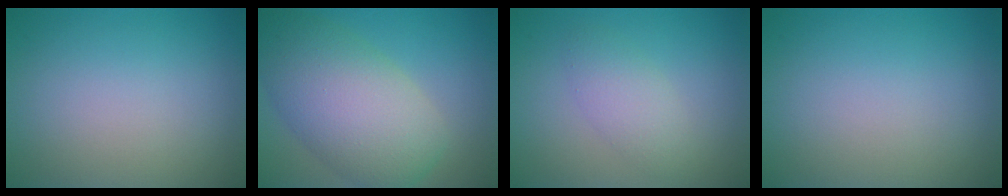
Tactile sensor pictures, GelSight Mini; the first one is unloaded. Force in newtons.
{"total": 9.2, "press": 9.2, "slide": 0.4}
{"total": 2.5, "press": 2.5, "slide": 0.2}
{"total": 0.0}